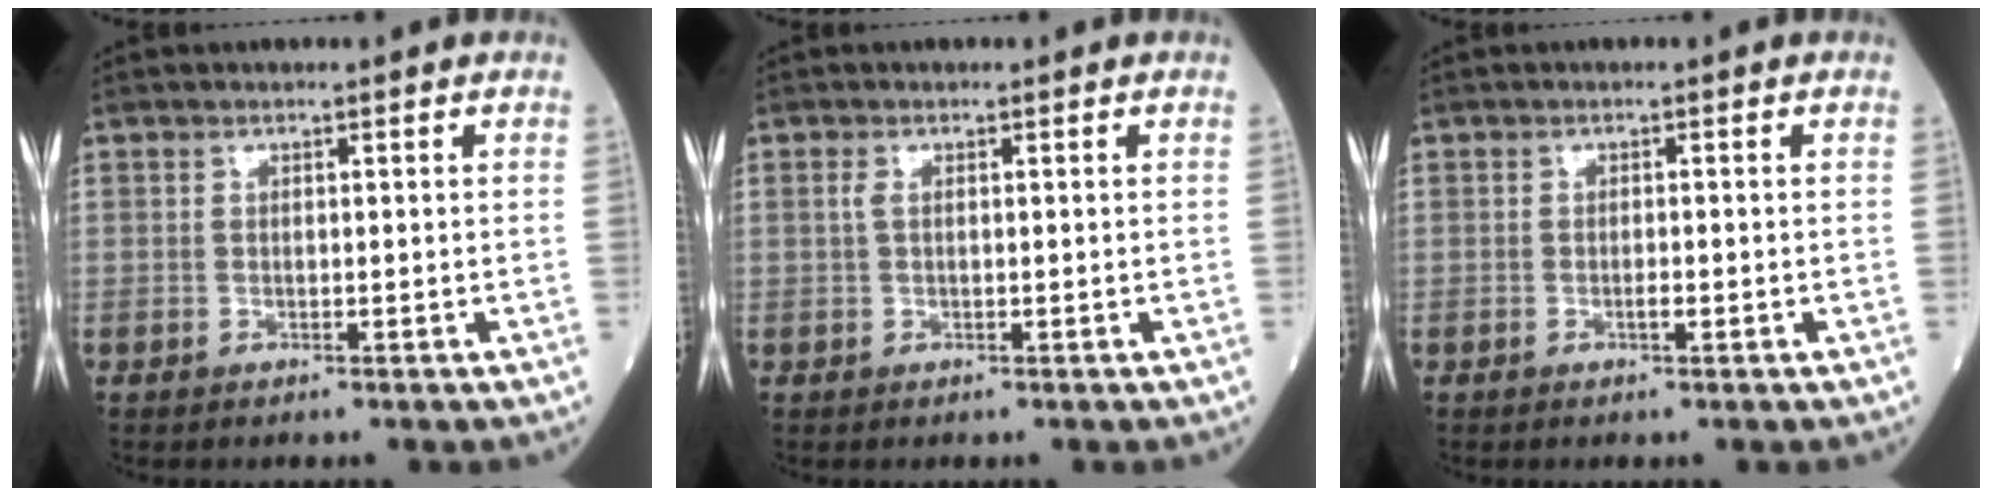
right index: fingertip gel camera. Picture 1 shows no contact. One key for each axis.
{"total": 0.8, "fx": 0.2, "fy": 0.3, "fz": 0.7, "tx": -0.019, "ty": 0.000, "tz": 0.001}
{"total": 0.9, "fx": -0.4, "fy": 0.2, "fz": 0.8, "tx": -0.017, "ty": 0.000, "tz": -0.006}